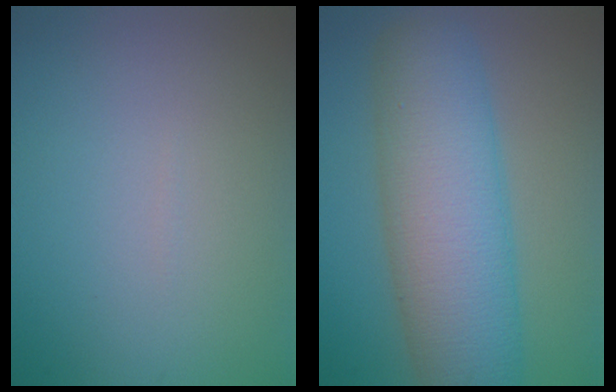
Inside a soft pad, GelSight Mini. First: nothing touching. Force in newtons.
{"total": 10.5, "press": 10.5, "slide": 0.3}